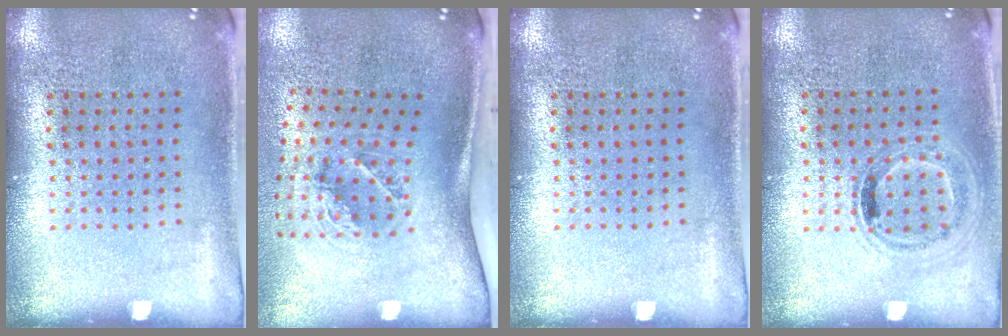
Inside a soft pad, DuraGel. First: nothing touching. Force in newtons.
{"total": 2.0, "press": 1.3, "slide": 1.6}
{"total": 0.0}
{"total": 1.0, "press": 0.9, "slide": 0.4}